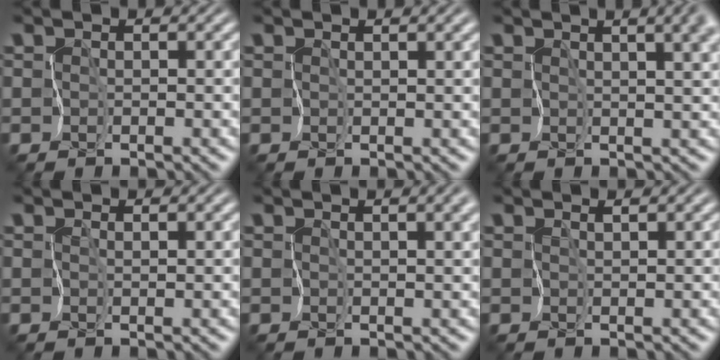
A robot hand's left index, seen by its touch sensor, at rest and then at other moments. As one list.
[{"total": 2.0, "force": [1.2, 0.6, 1.5], "torque": [-0.016, 0.001, 0.024]}, {"total": 11.4, "force": [4.9, 5.4, 8.8], "torque": [-0.077, 0.039, 0.040]}, {"total": 1.0, "force": [0.7, 0.3, 0.6], "torque": [-0.006, 0.001, 0.018]}, {"total": 5.6, "force": [2.6, 2.4, 4.3], "torque": [-0.050, 0.014, 0.034]}, {"total": 1.3, "force": [1.1, 0.1, 0.8], "torque": [-0.012, 0.000, 0.022]}]